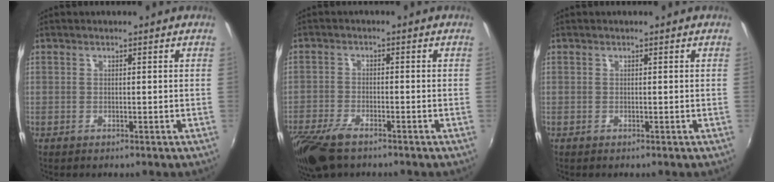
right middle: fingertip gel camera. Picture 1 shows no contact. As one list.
[{"total": 10.0, "force": [-7.3, 3.5, 6.0], "torque": [-0.148, -0.035, -0.138]}, {"total": 0.0}]